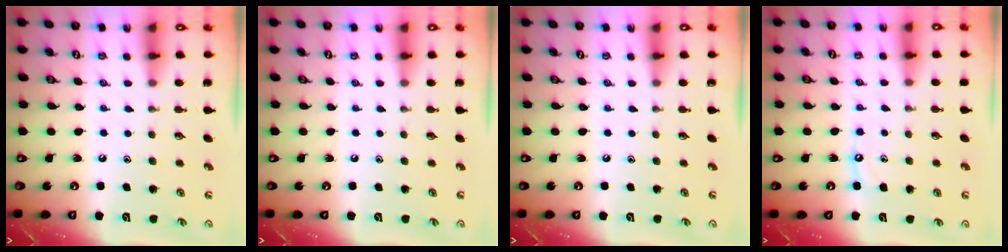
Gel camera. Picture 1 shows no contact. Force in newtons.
{"total": 0.0}
{"total": 0.0}
{"total": 4.6, "press": 4.6, "slide": 0.3}